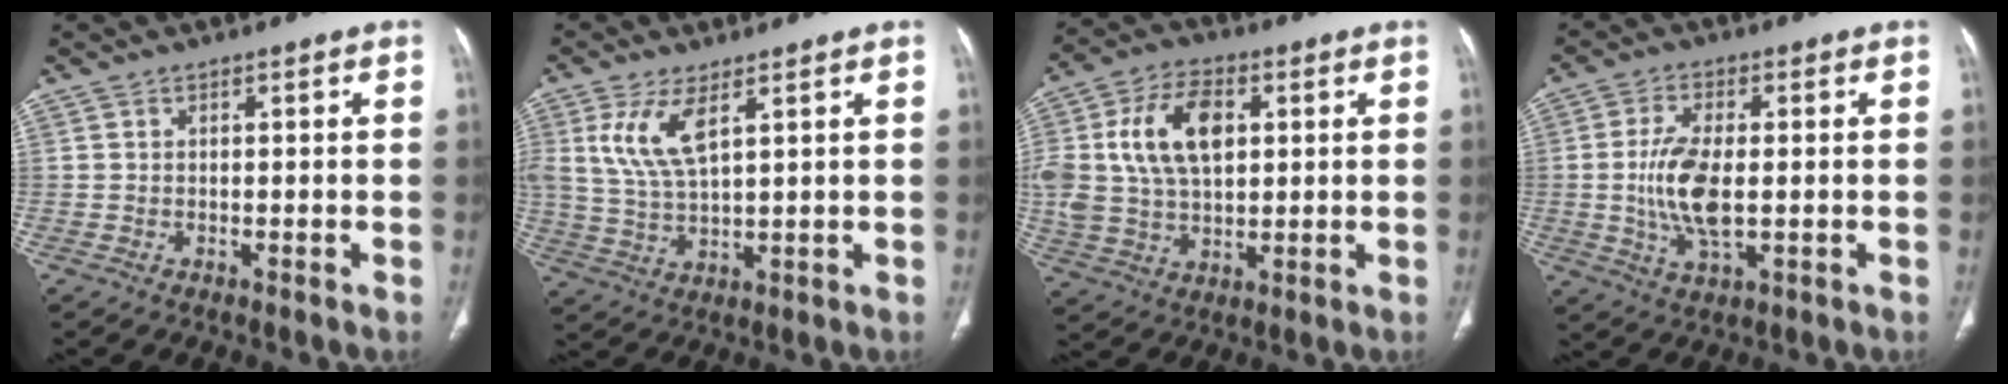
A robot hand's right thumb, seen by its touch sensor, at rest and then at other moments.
{"total": 8.6, "force": [3.7, 3.3, 7.1], "torque": [-0.155, -0.010, 0.086]}
{"total": 16.1, "force": [3.6, 10.1, 12.0], "torque": [-0.222, 0.006, 0.069]}
{"total": 10.1, "force": [-0.5, 4.5, 9.0], "torque": [-0.185, -0.006, -0.006]}